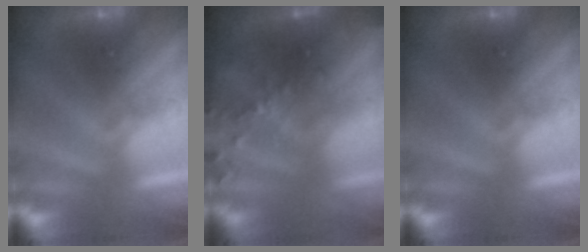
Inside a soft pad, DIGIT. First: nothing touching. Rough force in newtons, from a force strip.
{"total": 7.2}
{"total": 0.0}